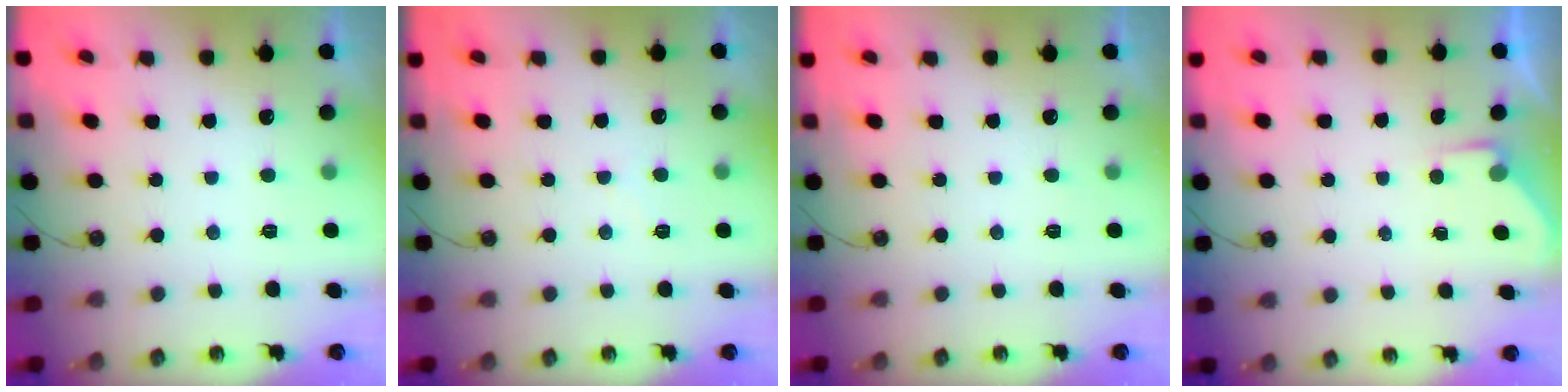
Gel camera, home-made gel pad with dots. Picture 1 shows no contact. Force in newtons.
{"total": 4.7, "press": 4.7, "slide": 0.6}
{"total": 0.0}
{"total": 3.4, "press": 3.3, "slide": 0.5}